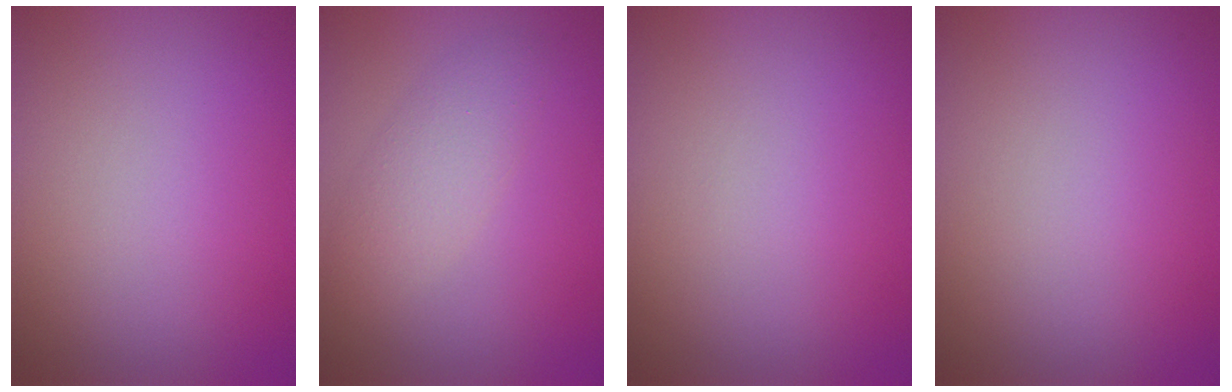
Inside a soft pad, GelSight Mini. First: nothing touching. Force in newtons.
{"total": 2.8, "press": 2.8, "slide": 0.1}
{"total": 0.0}
{"total": 0.0}